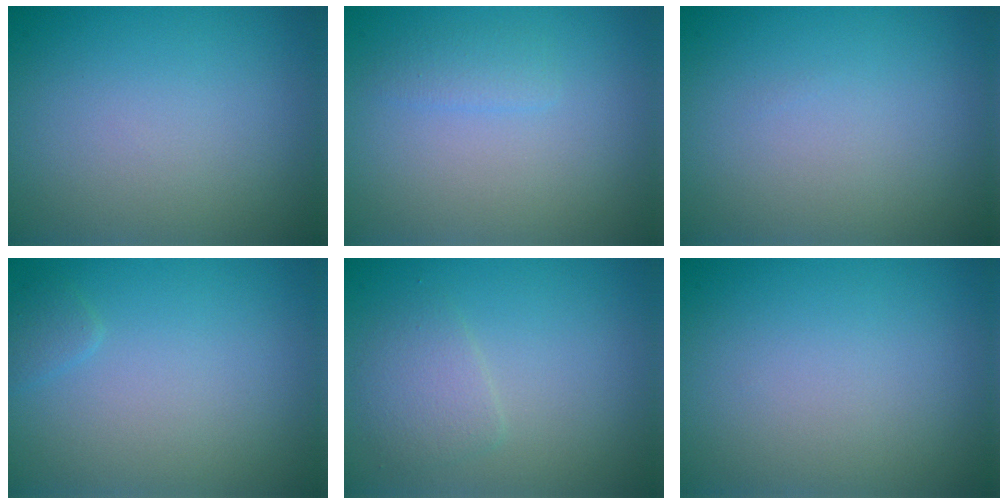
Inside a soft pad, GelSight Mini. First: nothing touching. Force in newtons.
{"total": 1.1, "press": 1.1, "slide": 0.1}
{"total": 0.0}
{"total": 0.8, "press": 0.8, "slide": 0.1}
{"total": 1.9, "press": 1.9, "slide": 0.0}
{"total": 0.0}